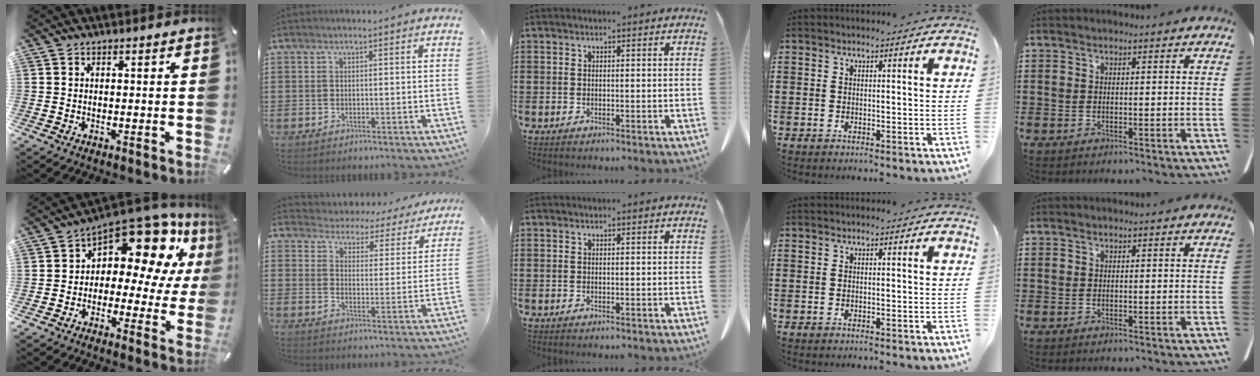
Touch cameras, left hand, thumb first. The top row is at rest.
{"thumb": {"total": 15.6, "force": [8.8, 8.2, 9.9], "torque": [-0.152, -0.073, 0.149]}, "index": {"total": 3.7, "force": [3.6, 0.5, -0.4], "torque": [-0.018, -0.033, 0.056]}}